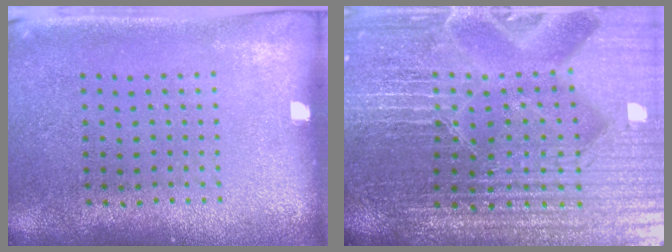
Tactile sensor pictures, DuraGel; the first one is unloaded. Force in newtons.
{"total": 5.9, "press": 5.4, "slide": 2.4}